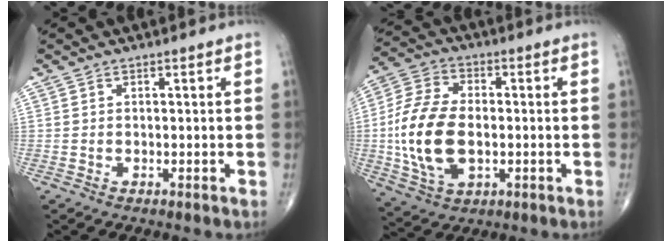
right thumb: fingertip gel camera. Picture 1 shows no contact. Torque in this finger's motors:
{"motor_torque": [0.35, 0.48, 1.70, 0.04, 0.48]}